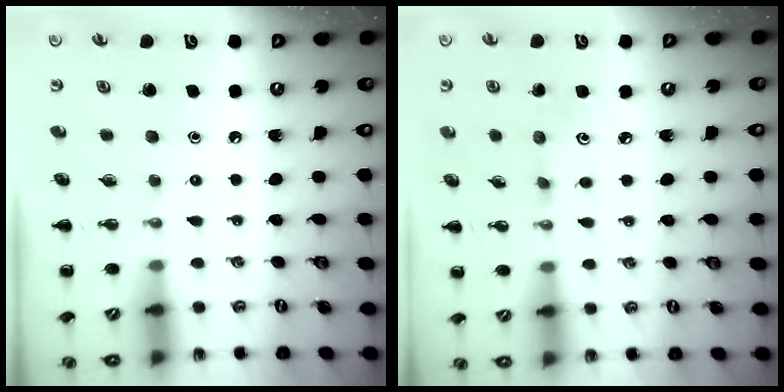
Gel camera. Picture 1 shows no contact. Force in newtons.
{"total": 3.9, "press": 3.8, "slide": 1.2}